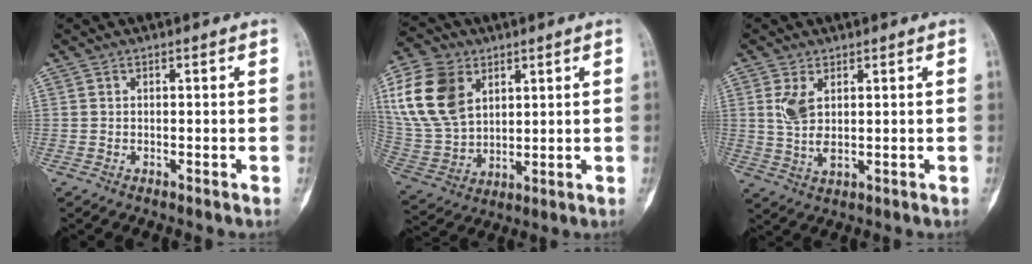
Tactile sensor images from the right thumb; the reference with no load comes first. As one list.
[{"total": 16.4, "force": [6.2, 11.4, 9.9], "torque": [-0.187, -0.012, 0.131]}, {"total": 5.2, "force": [1.6, 2.5, 4.2], "torque": [-0.089, -0.011, 0.040]}]